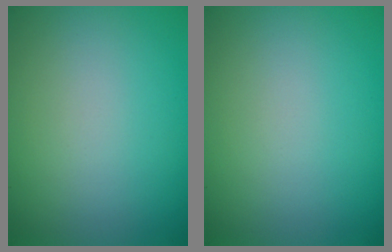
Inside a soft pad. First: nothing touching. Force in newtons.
{"total": 0.0}